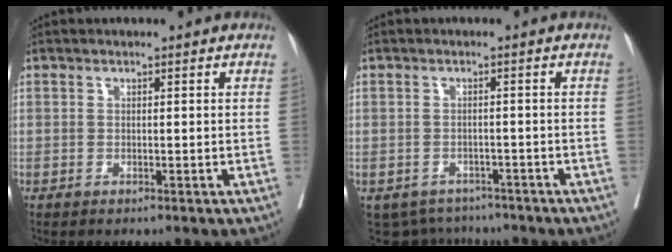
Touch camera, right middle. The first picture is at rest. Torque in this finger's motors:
{"motor_torque": [-0.38, -0.07, -0.01, -0.02]}